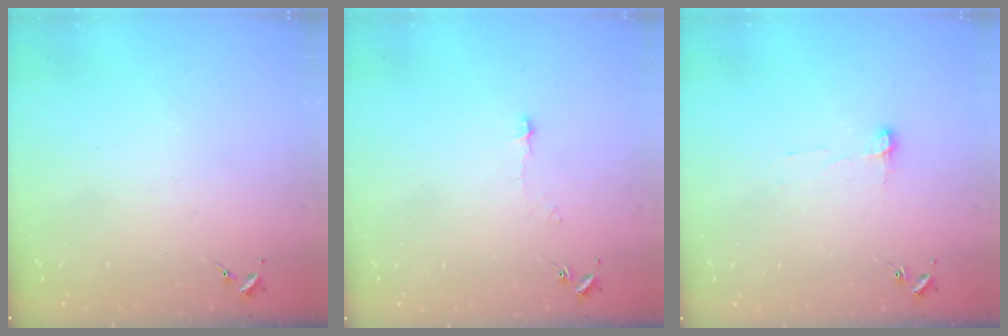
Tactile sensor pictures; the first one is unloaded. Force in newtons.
{"total": 3.2, "press": 3.2, "slide": 0.3}
{"total": 5.9, "press": 5.9, "slide": 0.7}